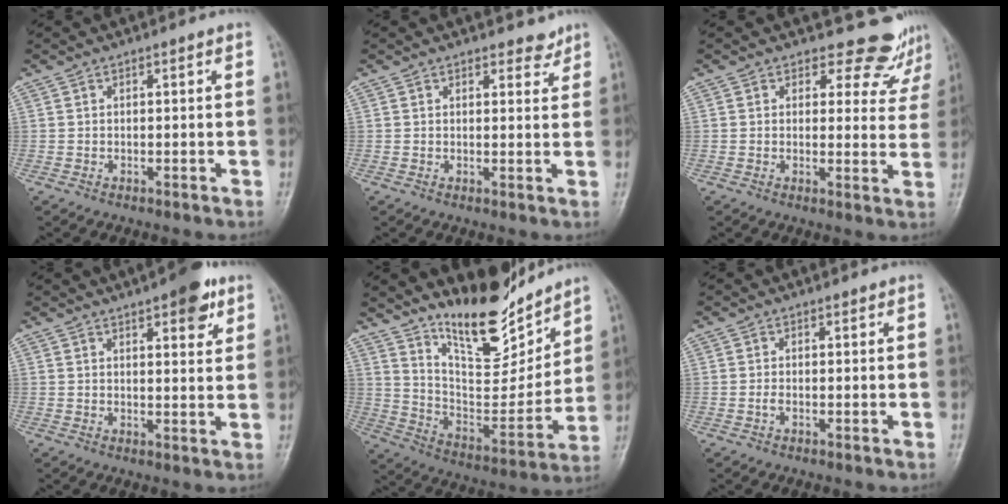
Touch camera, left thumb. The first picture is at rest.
{"total": 2.5, "force": [2.2, 1.2, 0.5], "torque": [0.014, -0.015, 0.025]}
{"total": 8.5, "force": [7.8, 3.5, -0.2], "torque": [0.049, -0.057, 0.071]}
{"total": 7.2, "force": [4.2, 2.5, 5.3], "torque": [-0.052, -0.017, 0.051]}
{"total": 17.4, "force": [14.4, 5.1, 8.3], "torque": [-0.089, -0.108, 0.253]}
{"total": 0.5, "force": [0.0, 0.3, 0.5], "torque": [-0.011, -0.001, -0.002]}